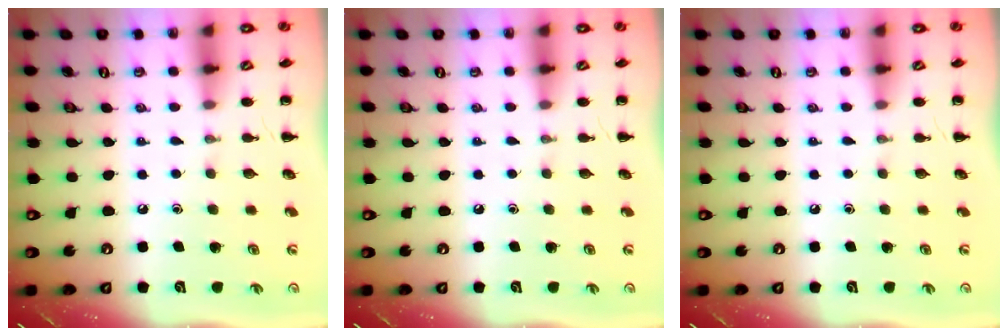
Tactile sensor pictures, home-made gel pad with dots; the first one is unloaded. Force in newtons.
{"total": 0.0}
{"total": 0.0}